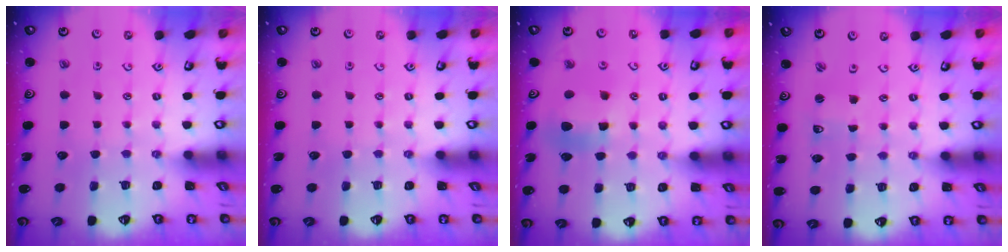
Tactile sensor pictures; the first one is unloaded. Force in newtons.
{"total": 0.0}
{"total": 9.1, "press": 9.0, "slide": 1.3}
{"total": 1.4, "press": 1.4, "slide": 0.1}